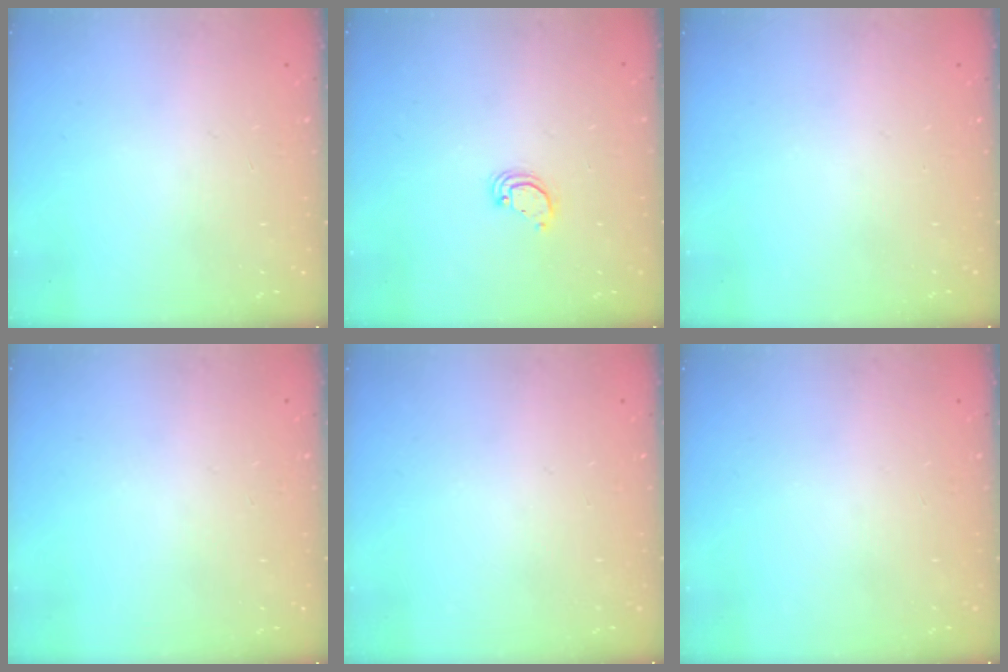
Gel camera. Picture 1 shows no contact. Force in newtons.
{"total": 3.4, "press": 3.4, "slide": 0.2}
{"total": 0.0}
{"total": 0.0}
{"total": 0.0}
{"total": 0.0}